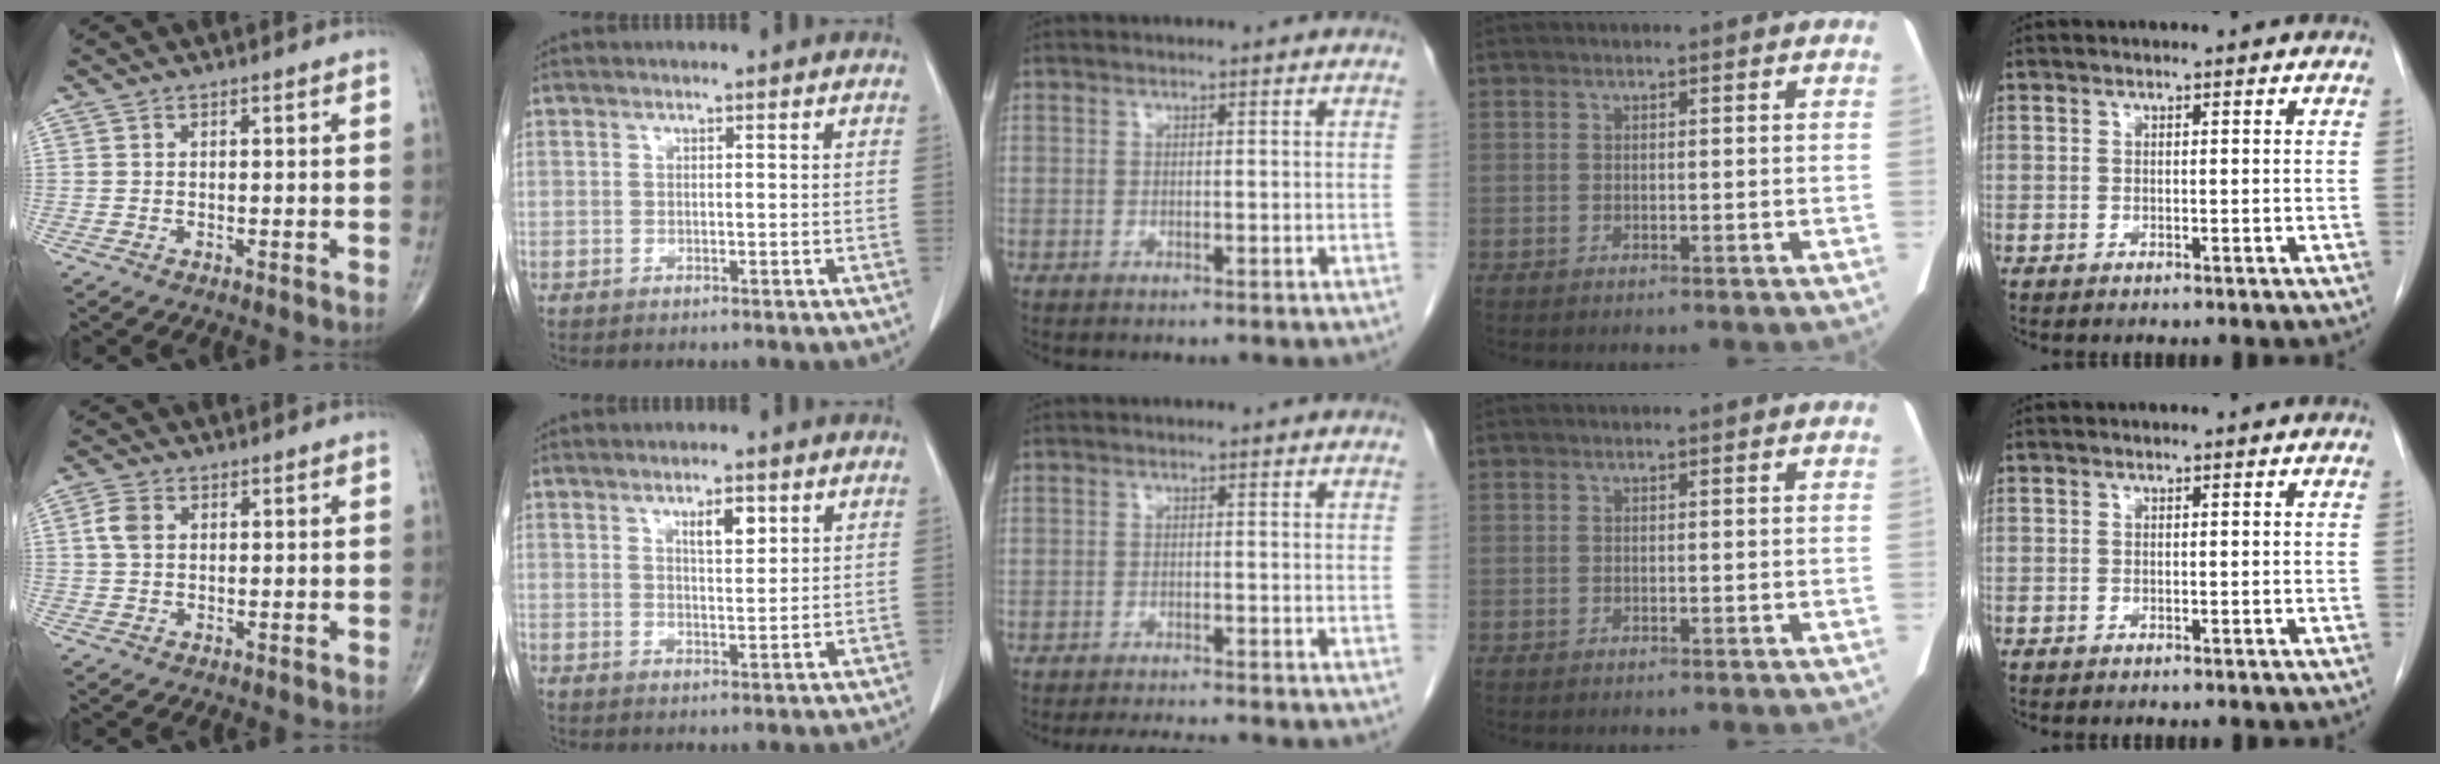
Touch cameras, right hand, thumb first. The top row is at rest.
{"thumb": {"total": 3.5, "force": [0.7, 2.5, 2.4], "torque": [-0.055, 0.007, 0.011]}, "index": {"total": 3.7, "force": [1.9, 1.1, 3.0], "torque": [-0.050, -0.002, 0.032]}, "middle": {"total": 3.9, "force": [-3.7, -0.3, 1.2], "torque": [-0.022, -0.015, -0.057]}}